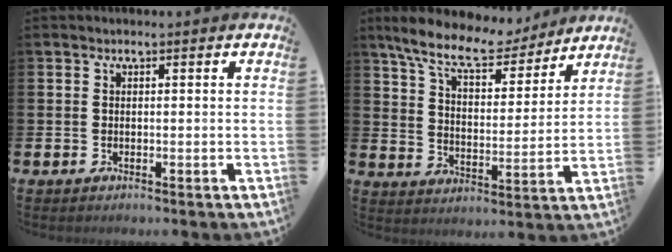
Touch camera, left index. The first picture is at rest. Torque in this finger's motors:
{"motor_torque": [1.04, -1.10, 0.66, 0.21]}